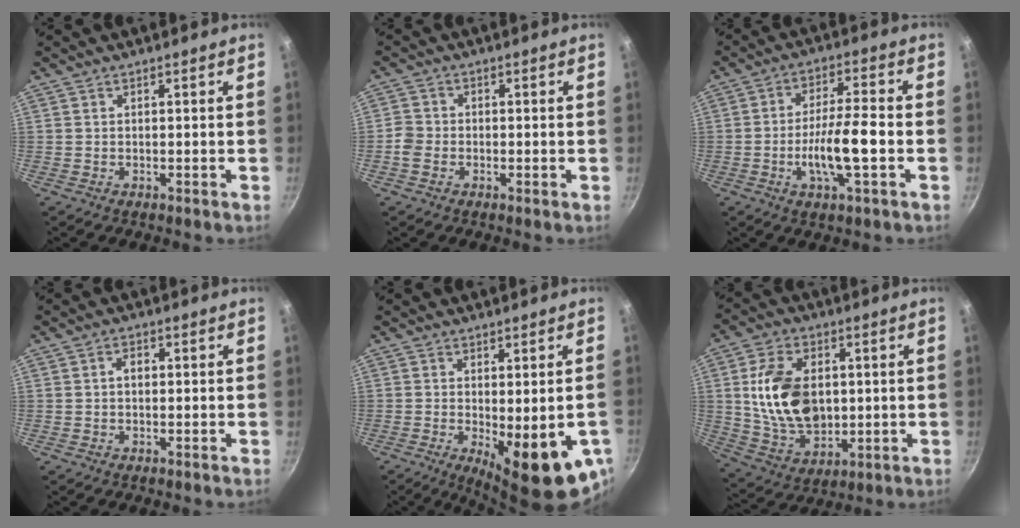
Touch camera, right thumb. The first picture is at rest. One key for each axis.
{"total": 3.1, "fx": -1.3, "fy": 2.4, "fz": 1.4, "tx": -0.027, "ty": 0.016, "tz": -0.030}
{"total": 10.5, "fx": -2.8, "fy": 2.5, "fz": 9.8, "tx": -0.174, "ty": 0.021, "tz": -0.050}
{"total": 2.0, "fx": 0.1, "fy": 1.4, "fz": 1.4, "tx": -0.017, "ty": 0.008, "tz": 0.000}
{"total": 14.5, "fx": -3.8, "fy": 4.6, "fz": 13.2, "tx": -0.157, "ty": -0.021, "tz": -0.035}
{"total": 16.4, "fx": 1.7, "fy": 10.9, "fz": 12.1, "tx": -0.201, "ty": -0.008, "tz": 0.039}